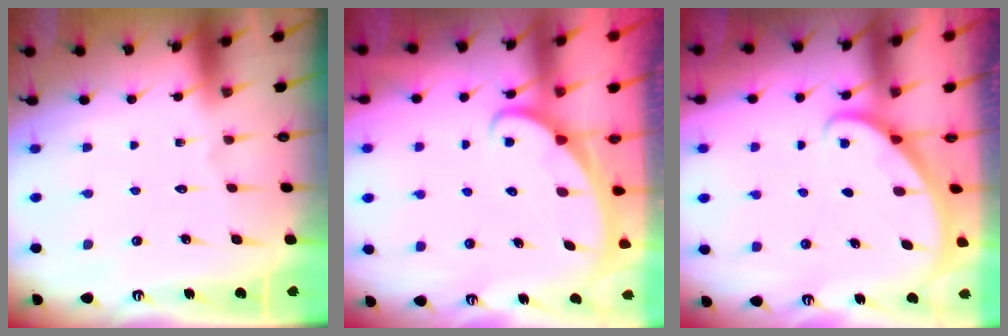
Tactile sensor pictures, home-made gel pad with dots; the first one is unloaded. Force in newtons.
{"total": 2.5, "press": 2.5, "slide": 0.3}
{"total": 1.8, "press": 1.8, "slide": 0.1}